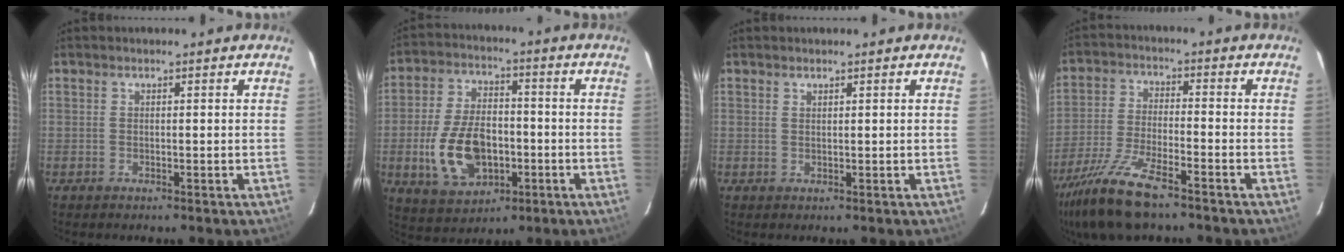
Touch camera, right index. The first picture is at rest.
{"total": 14.4, "force": [-3.8, 8.8, 10.8], "torque": [-0.227, 0.002, -0.051]}
{"total": 0.5, "force": [0.5, 0.1, 0.1], "torque": [-0.001, 0.001, 0.010]}
{"total": 14.2, "force": [-10.6, 3.2, 8.9], "torque": [-0.196, -0.032, -0.203]}